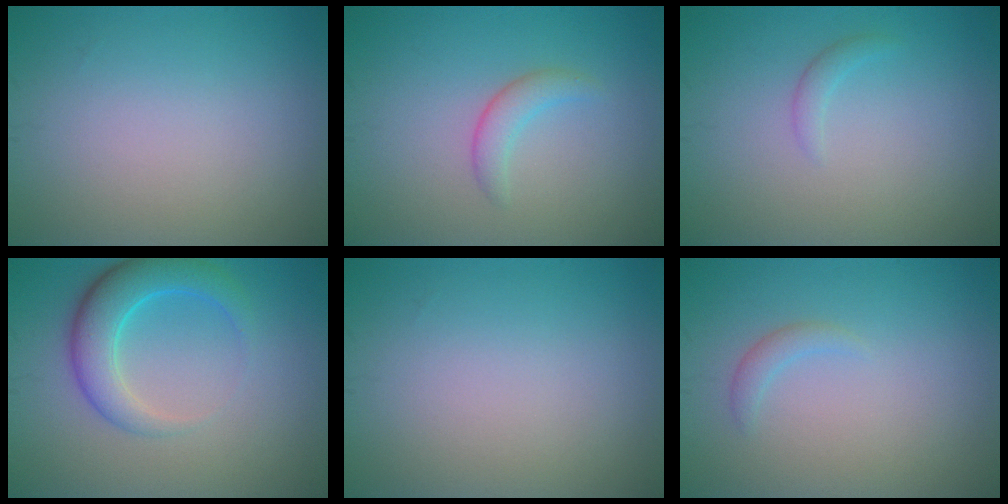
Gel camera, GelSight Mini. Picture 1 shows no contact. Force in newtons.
{"total": 1.8, "press": 1.8, "slide": 0.1}
{"total": 1.0, "press": 0.9, "slide": 0.2}
{"total": 4.7, "press": 4.7, "slide": 0.4}
{"total": 0.0}
{"total": 1.1, "press": 1.1, "slide": 0.1}